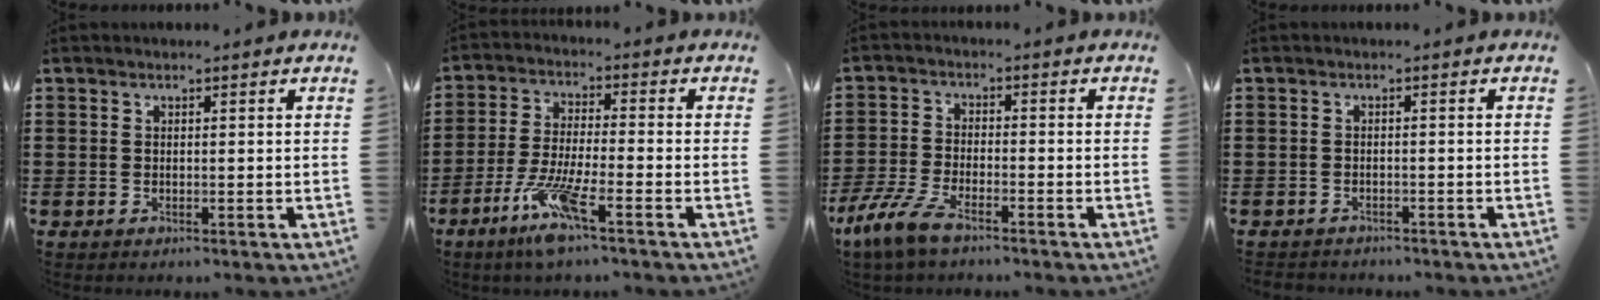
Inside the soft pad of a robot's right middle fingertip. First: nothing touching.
{"total": 8.3, "force": [-4.9, 1.1, 6.6], "torque": [-0.142, -0.011, -0.093]}
{"total": 6.7, "force": [-5.0, 1.9, 4.1], "torque": [-0.108, -0.013, -0.098]}
{"total": 1.3, "force": [-1.2, 0.5, -0.2], "torque": [-0.001, 0.002, -0.028]}